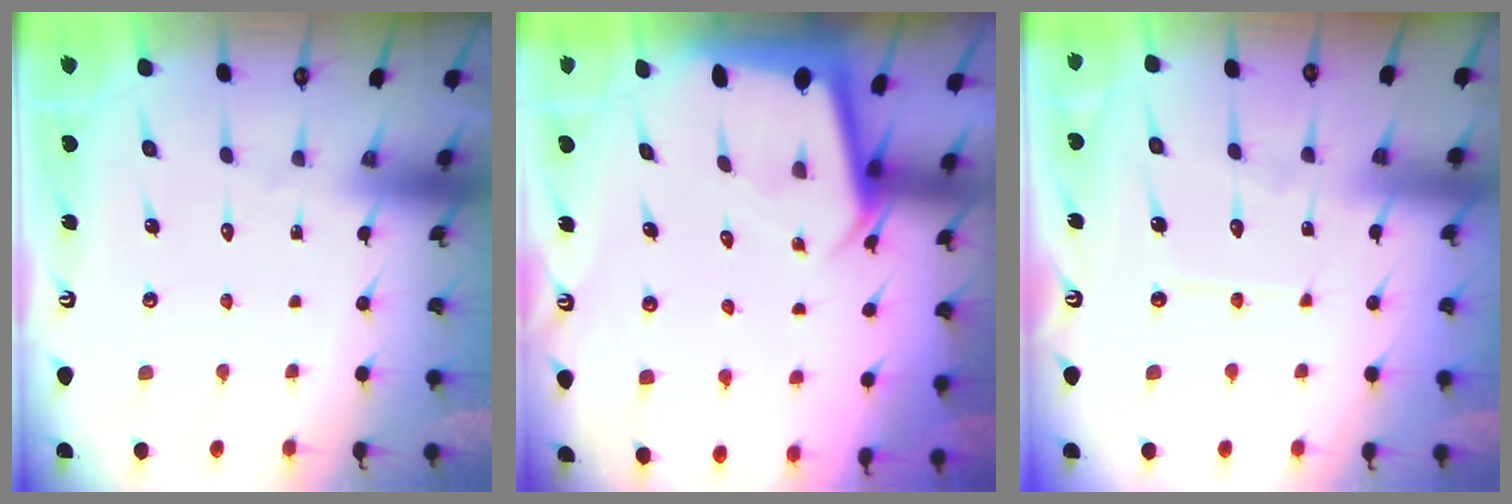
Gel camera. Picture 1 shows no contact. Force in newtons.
{"total": 2.4, "press": 2.4, "slide": 0.1}
{"total": 7.8, "press": 7.8, "slide": 0.7}